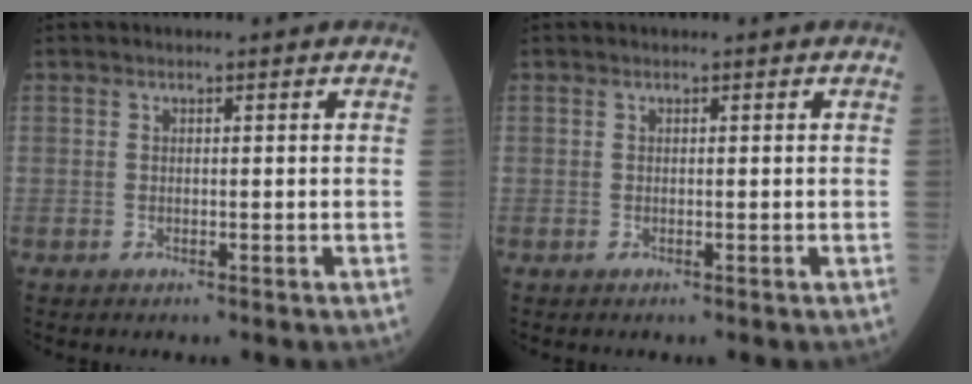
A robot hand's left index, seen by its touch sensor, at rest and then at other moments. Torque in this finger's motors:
{"motor_torque": [0.00, 0.00, 0.00, -0.01]}